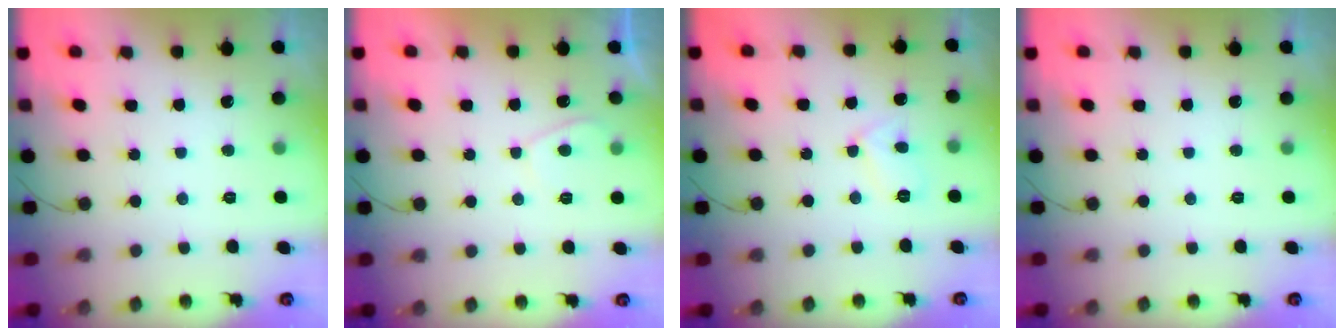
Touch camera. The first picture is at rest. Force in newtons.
{"total": 2.4, "press": 2.3, "slide": 0.7}
{"total": 4.9, "press": 4.9, "slide": 0.2}
{"total": 0.0}